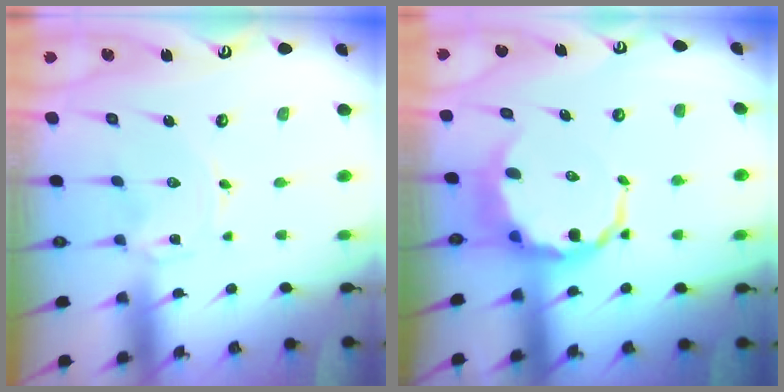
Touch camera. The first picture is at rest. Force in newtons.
{"total": 7.8, "press": 7.4, "slide": 2.5}